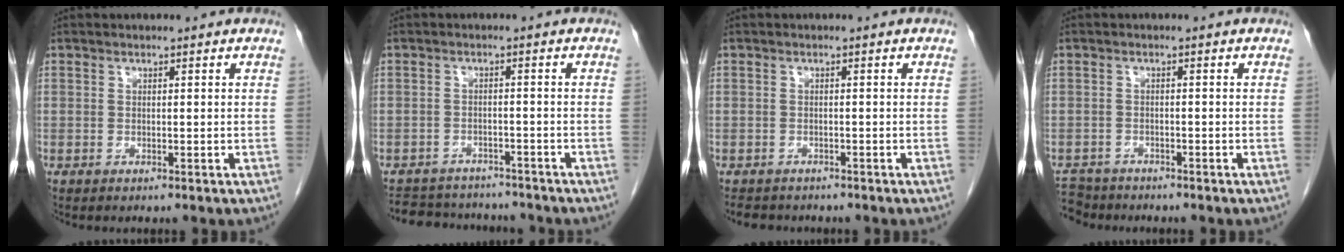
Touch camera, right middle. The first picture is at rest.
{"total": 10.3, "force": [-9.5, 3.5, 2.1], "torque": [-0.039, 0.007, -0.125]}
{"total": 4.0, "force": [-3.5, 1.8, 0.7], "torque": [-0.015, -0.004, -0.049]}
{"total": 4.9, "force": [-4.5, 2.0, -0.2], "torque": [0.001, -0.006, -0.080]}